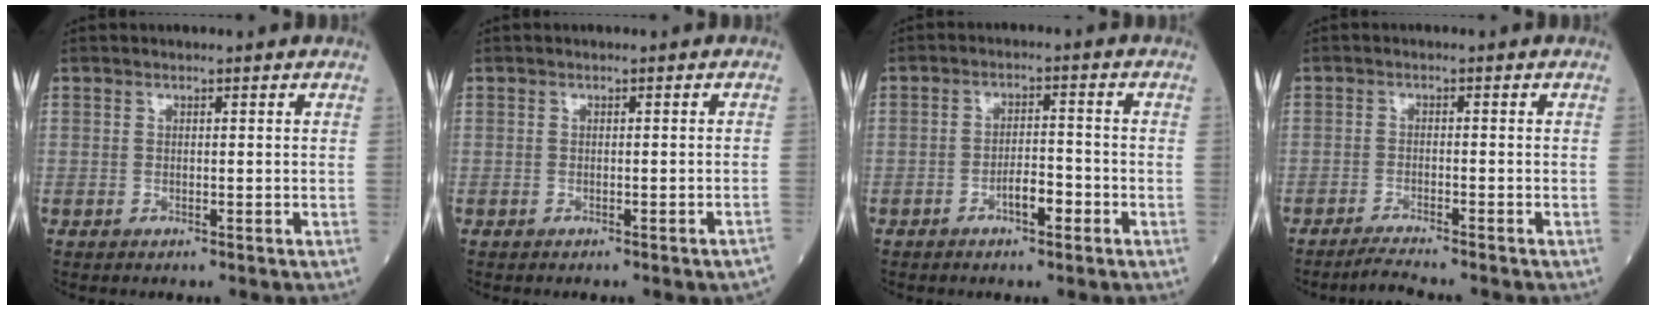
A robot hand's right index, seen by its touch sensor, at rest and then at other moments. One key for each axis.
{"total": 2.2, "fx": -1.8, "fy": -0.2, "fz": 1.3, "tx": -0.010, "ty": 0.000, "tz": -0.021}
{"total": 3.7, "fx": -2.0, "fy": 1.1, "fz": 3.0, "tx": -0.046, "ty": 0.006, "tz": -0.035}
{"total": 3.3, "fx": -3.1, "fy": -0.7, "fz": 1.0, "tx": -0.027, "ty": -0.015, "tz": -0.056}